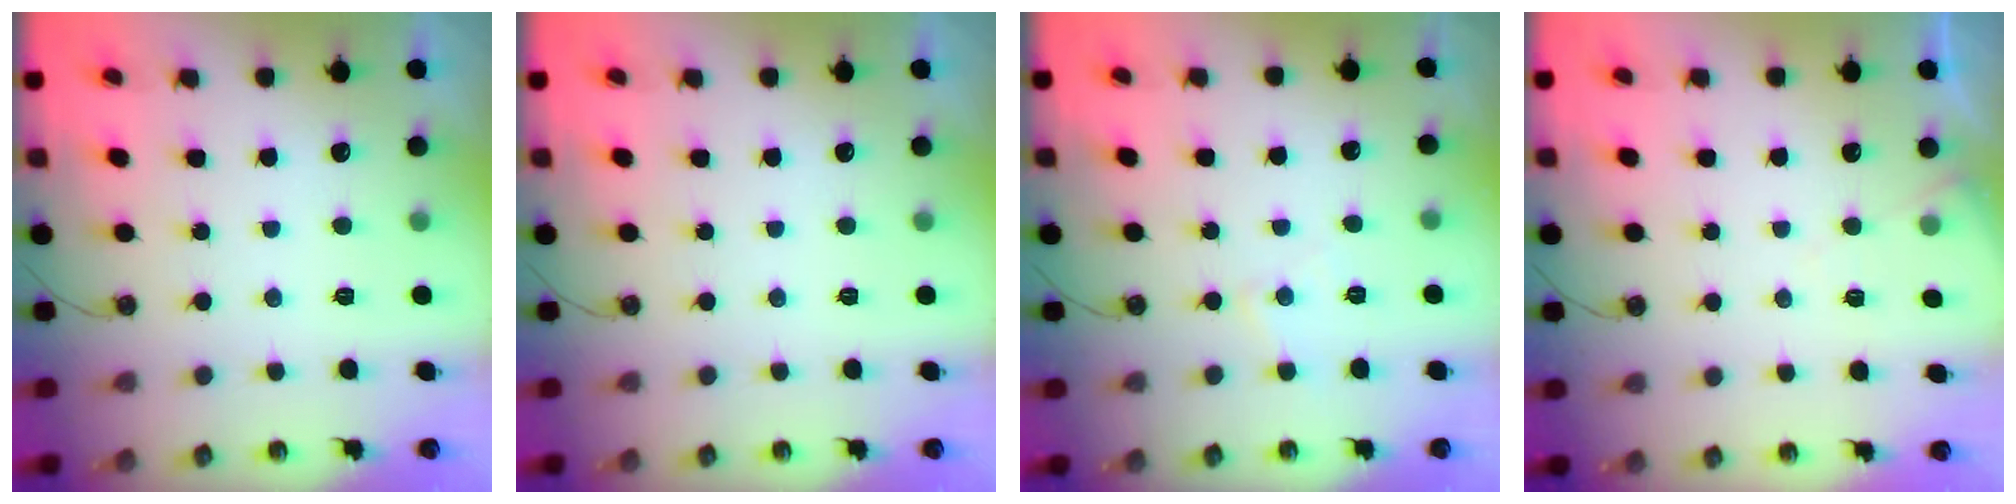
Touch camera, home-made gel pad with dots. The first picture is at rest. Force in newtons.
{"total": 0.0}
{"total": 4.9, "press": 4.8, "slide": 0.8}
{"total": 5.5, "press": 5.5, "slide": 0.7}